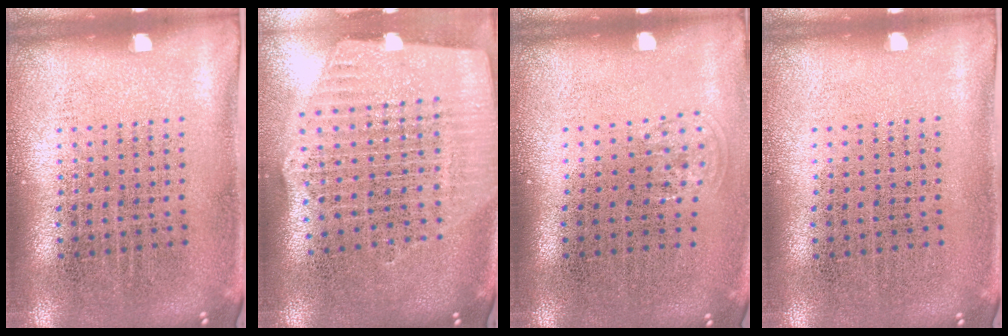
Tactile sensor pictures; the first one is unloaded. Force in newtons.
{"total": 2.5, "press": 2.1, "slide": 1.4}
{"total": 0.8, "press": 0.6, "slide": 0.5}
{"total": 0.0}